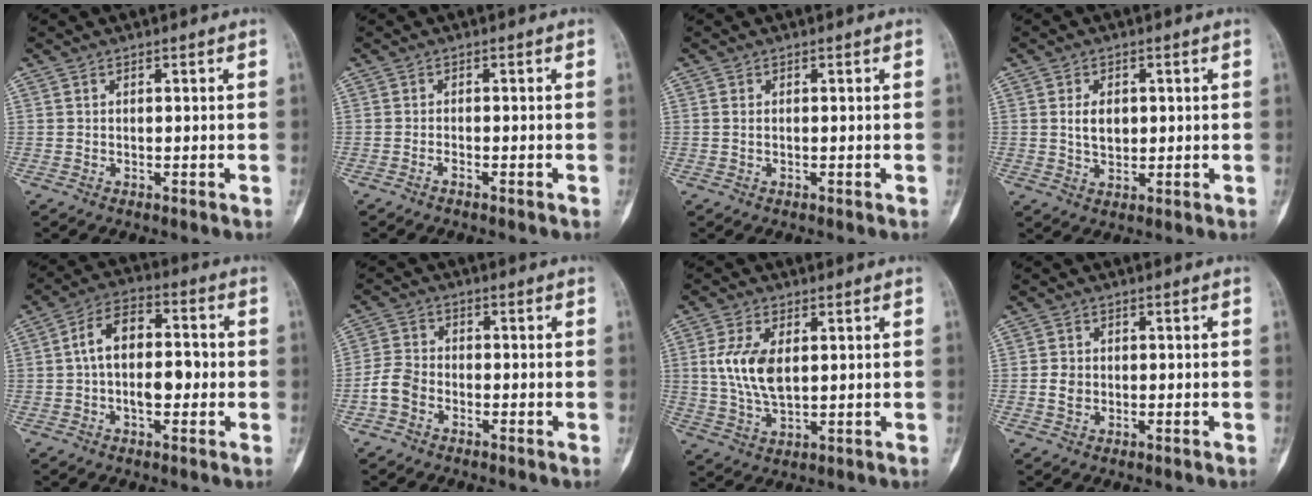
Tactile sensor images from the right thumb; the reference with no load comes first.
{"total": 0.8, "force": [-0.7, 0.1, 0.4], "torque": [-0.010, 0.005, -0.013]}
{"total": 0.8, "force": [0.1, 0.5, 0.6], "torque": [-0.015, 0.003, 0.004]}
{"total": 4.6, "force": [0.7, 3.1, 3.3], "torque": [-0.042, -0.004, 0.016]}
{"total": 10.4, "force": [-0.5, 6.1, 8.5], "torque": [-0.135, 0.032, -0.019]}
{"total": 5.0, "force": [-2.2, 3.7, 2.6], "torque": [-0.047, 0.017, -0.050]}
{"total": 9.1, "force": [1.6, 4.8, 7.5], "torque": [-0.157, -0.009, 0.036]}
{"total": 2.7, "force": [-0.4, 2.3, 1.4], "torque": [-0.019, 0.005, -0.009]}